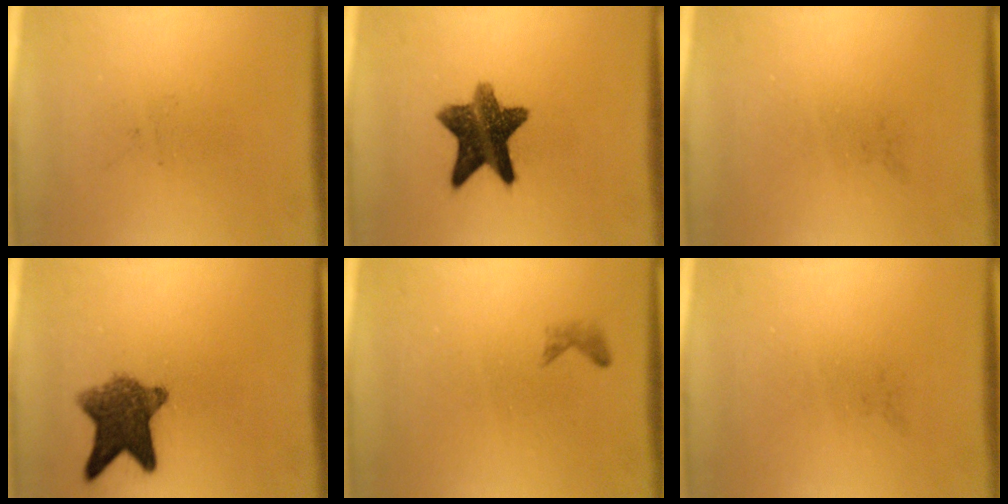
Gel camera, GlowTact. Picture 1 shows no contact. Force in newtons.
{"total": 11.1}
{"total": 0.0}
{"total": 8.1}
{"total": 0.7}
{"total": 0.0}